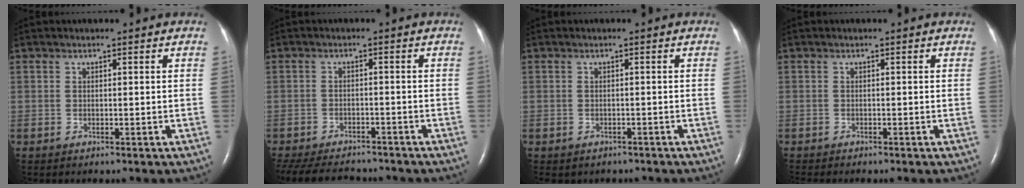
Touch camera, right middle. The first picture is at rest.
{"total": 14.1, "force": [-12.2, 4.6, 5.3], "torque": [-0.137, -0.015, -0.169]}
{"total": 2.7, "force": [-2.2, 1.4, 0.5], "torque": [-0.012, 0.001, -0.024]}
{"total": 2.4, "force": [-2.2, 0.3, 1.0], "torque": [-0.018, -0.005, -0.027]}